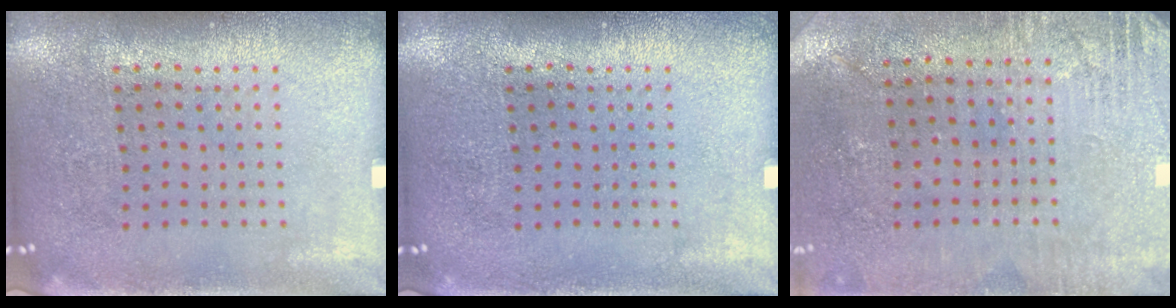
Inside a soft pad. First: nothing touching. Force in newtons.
{"total": 0.0}
{"total": 2.8, "press": 2.5, "slide": 1.3}